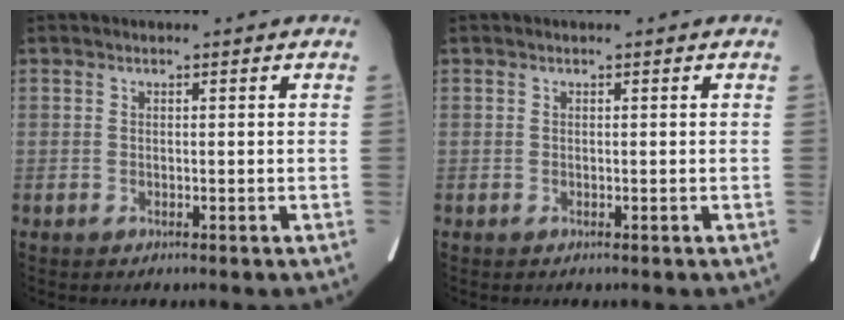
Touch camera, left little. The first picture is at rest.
{"total": 0.0}